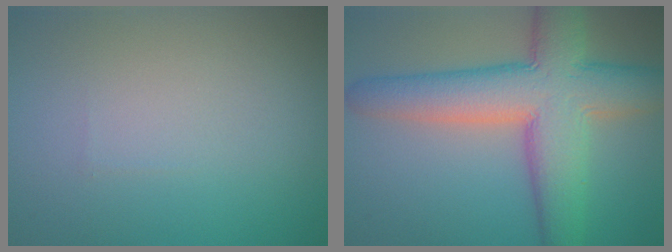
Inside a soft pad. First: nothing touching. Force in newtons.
{"total": 10.0, "press": 10.0, "slide": 0.5}